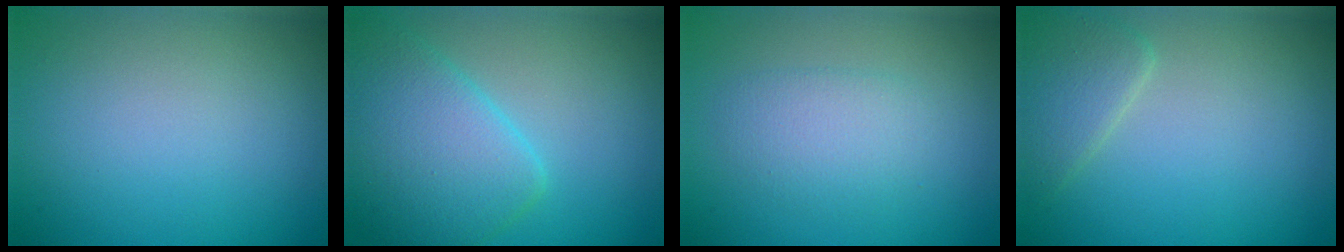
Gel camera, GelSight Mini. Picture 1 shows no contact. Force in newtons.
{"total": 6.1, "press": 6.1, "slide": 0.2}
{"total": 2.3, "press": 2.2, "slide": 0.1}
{"total": 2.6, "press": 2.6, "slide": 0.1}